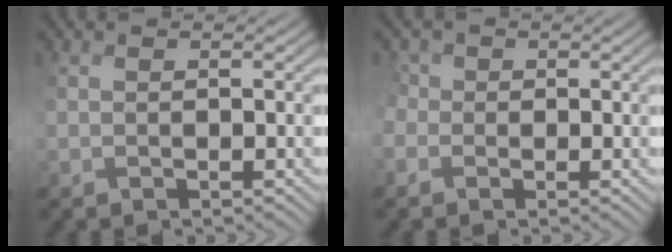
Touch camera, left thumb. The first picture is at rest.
{"total": 3.9, "force": [-1.0, 3.6, 1.0], "torque": [-0.048, 0.007, -0.047]}